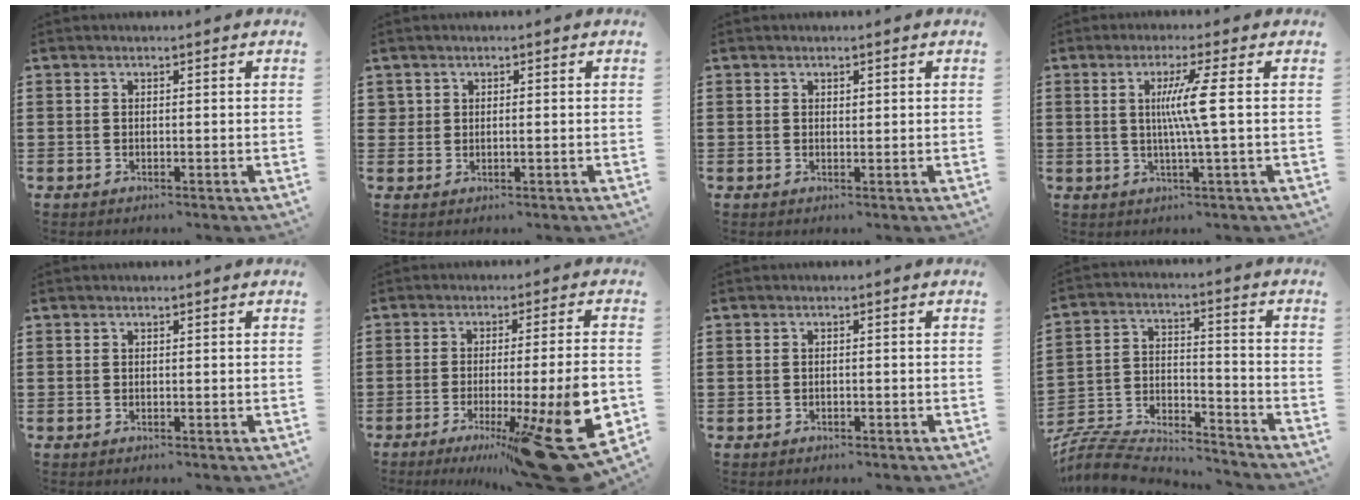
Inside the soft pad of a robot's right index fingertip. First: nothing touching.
{"total": 0.9, "force": [0.1, 0.5, 0.7], "torque": [-0.015, 0.002, 0.001]}
{"total": 0.6, "force": [0.4, 0.4, 0.2], "torque": [-0.004, 0.002, 0.007]}
{"total": 6.4, "force": [0.5, -1.1, 6.3], "torque": [-0.117, -0.007, 0.000]}
{"total": 0.0}
{"total": 15.7, "force": [-6.1, 1.5, 14.4], "torque": [-0.193, -0.013, -0.088]}
{"total": 0.5, "force": [-0.4, 0.3, 0.1], "torque": [-0.005, -0.001, -0.009]}
{"total": 7.0, "force": [-7.0, 0.5, 0.8], "torque": [-0.041, -0.004, -0.146]}